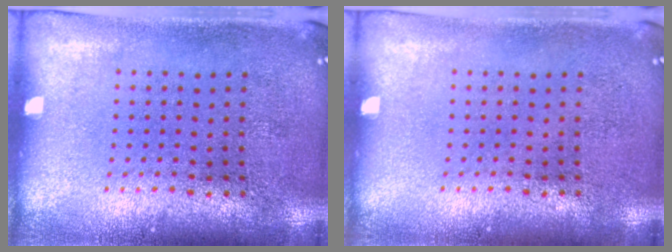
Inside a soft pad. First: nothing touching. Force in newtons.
{"total": 0.0}